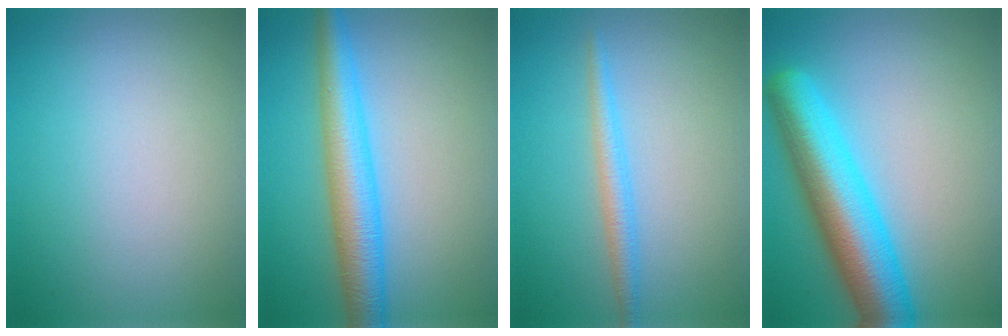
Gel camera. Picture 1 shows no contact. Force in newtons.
{"total": 5.7, "press": 5.7, "slide": 0.0}
{"total": 2.1, "press": 2.1, "slide": 0.0}
{"total": 8.7, "press": 8.7, "slide": 0.2}